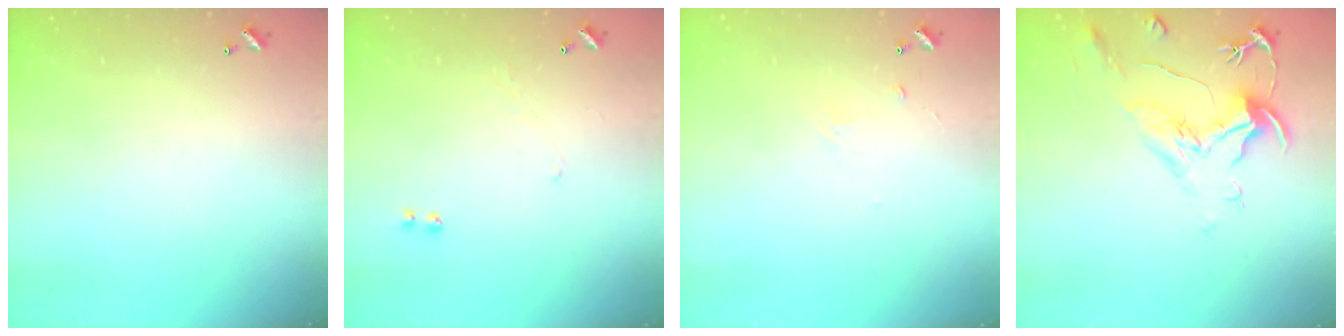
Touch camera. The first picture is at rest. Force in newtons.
{"total": 1.0, "press": 0.7, "slide": 0.6}
{"total": 1.2, "press": 1.1, "slide": 0.6}
{"total": 2.2, "press": 1.7, "slide": 1.4}